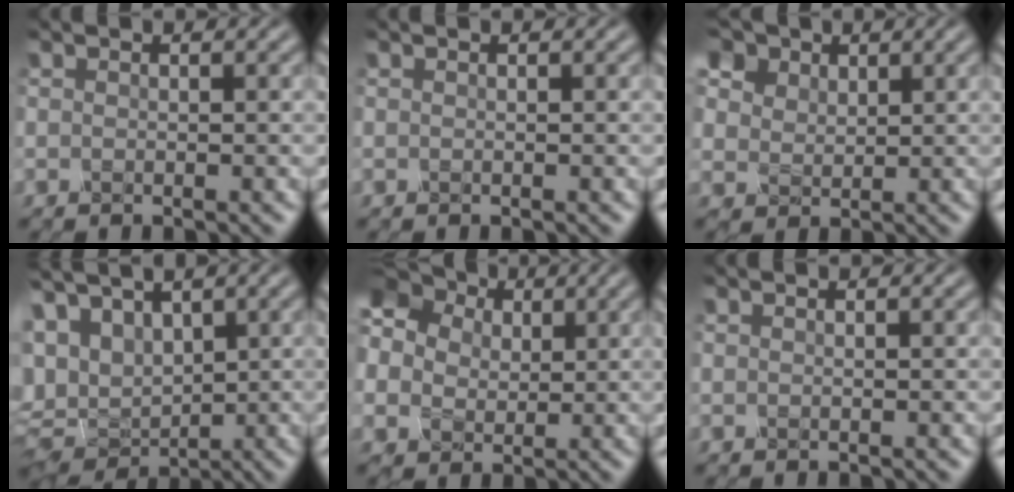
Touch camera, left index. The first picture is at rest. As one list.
[{"total": 0.0}, {"total": 10.7, "force": [6.9, 6.8, 4.6], "torque": [-0.117, 0.038, 0.104]}, {"total": 8.6, "force": [3.7, 5.7, 5.4], "torque": [-0.116, 0.025, 0.065]}, {"total": 12.3, "force": [3.5, 10.3, 5.8], "torque": [-0.145, 0.035, 0.044]}, {"total": 0.0}]